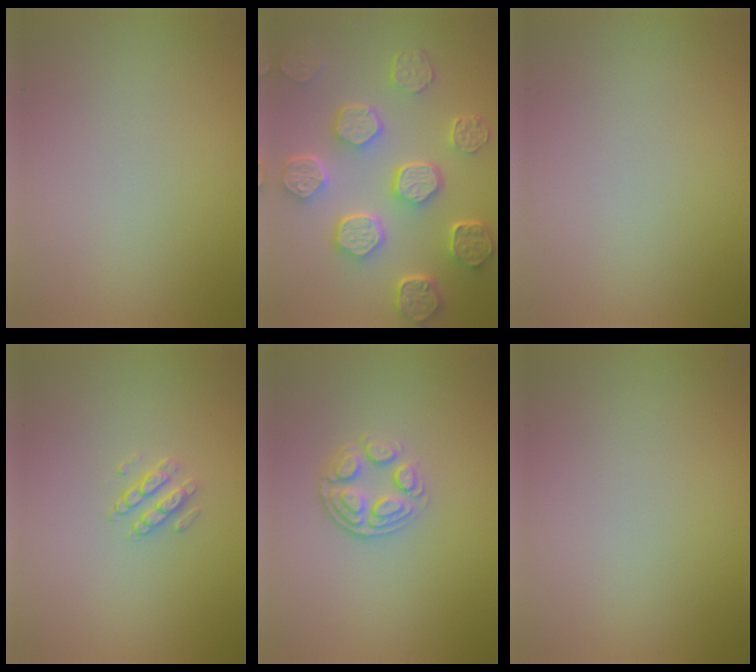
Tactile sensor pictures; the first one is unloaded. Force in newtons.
{"total": 7.8, "press": 6.0, "slide": 5.0}
{"total": 0.0}
{"total": 1.5, "press": 1.1, "slide": 1.0}
{"total": 2.7, "press": 2.4, "slide": 1.2}
{"total": 0.0}